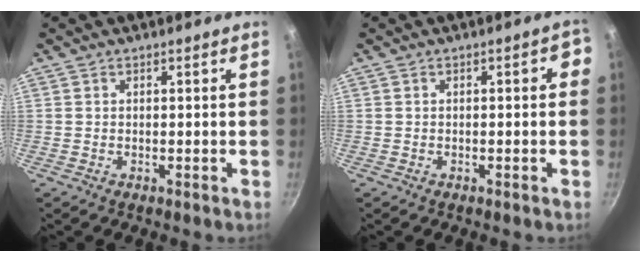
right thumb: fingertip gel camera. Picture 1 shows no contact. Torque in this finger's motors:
{"motor_torque": [0.40, 0.08, 0.46, -0.01, 0.00]}